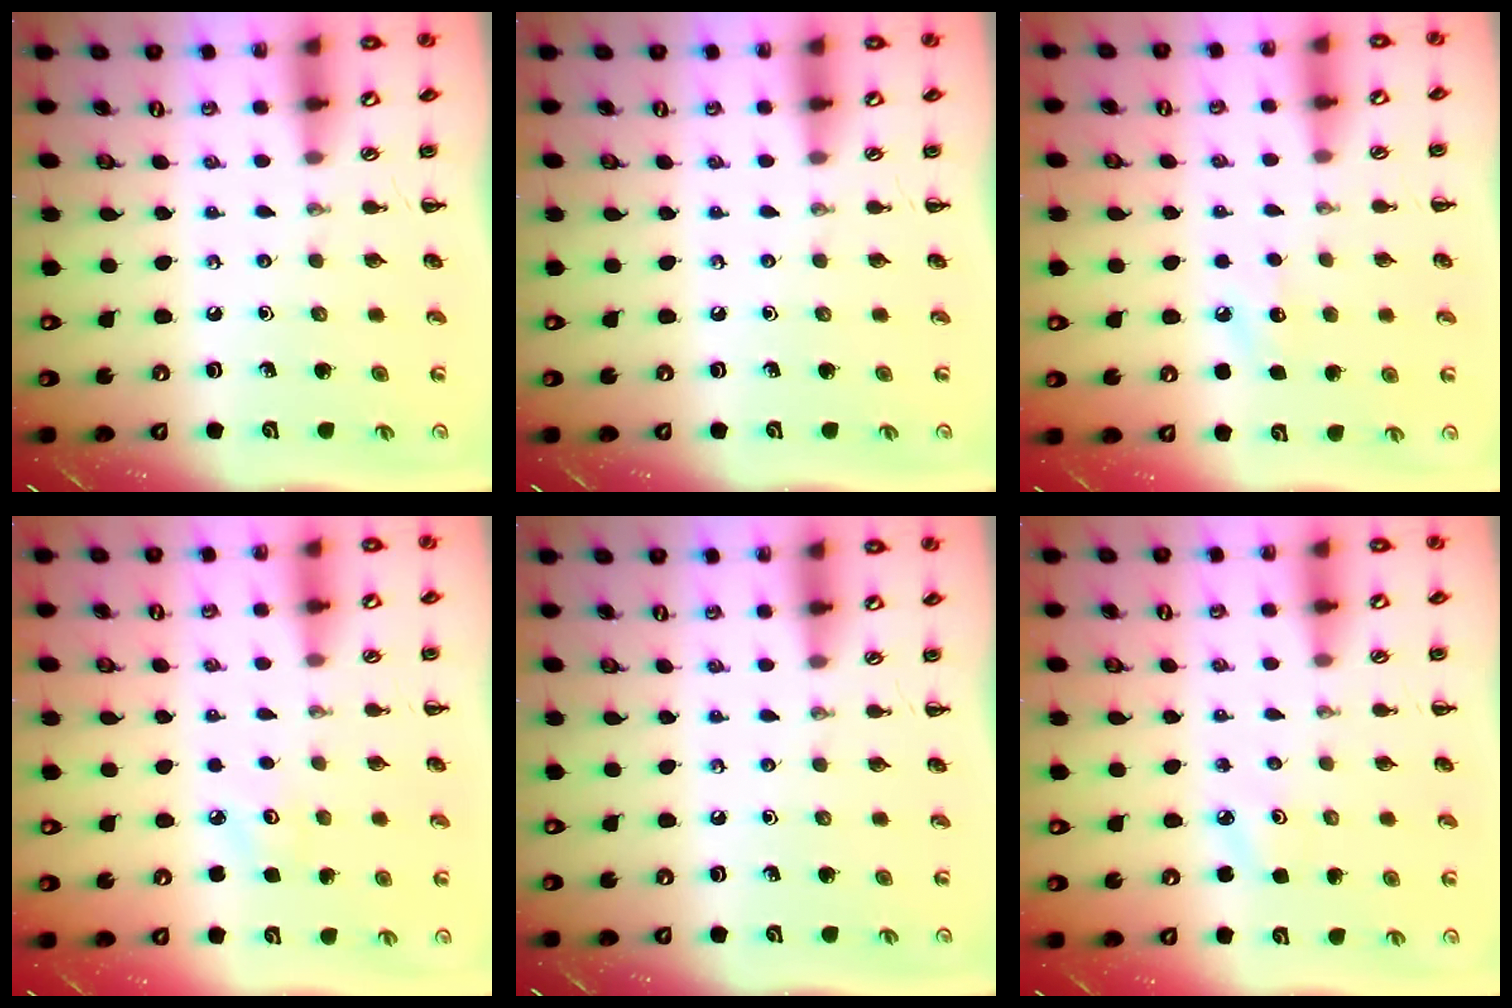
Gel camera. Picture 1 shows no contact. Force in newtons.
{"total": 0.0}
{"total": 6.1, "press": 5.9, "slide": 1.5}
{"total": 2.6, "press": 2.5, "slide": 0.7}
{"total": 0.0}
{"total": 2.7, "press": 2.5, "slide": 0.8}